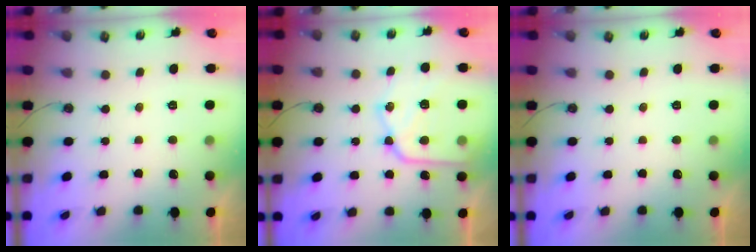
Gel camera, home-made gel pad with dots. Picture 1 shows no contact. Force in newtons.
{"total": 16.6, "press": 16.5, "slide": 1.6}
{"total": 0.0}